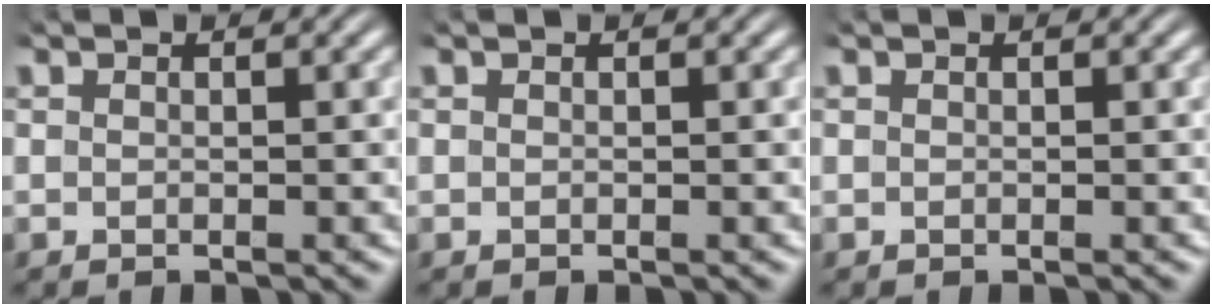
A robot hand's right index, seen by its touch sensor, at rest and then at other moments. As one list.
[{"total": 0.0}, {"total": 0.0}]